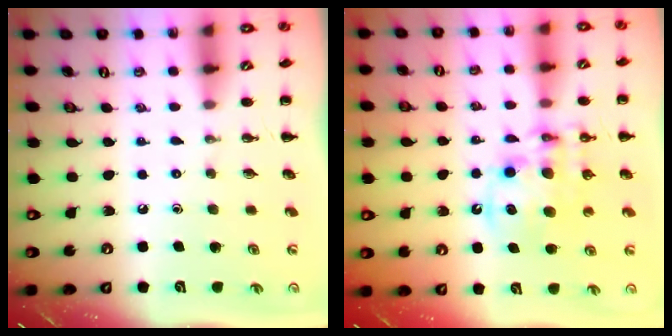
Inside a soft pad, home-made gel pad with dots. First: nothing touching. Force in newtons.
{"total": 12.5, "press": 12.1, "slide": 2.9}